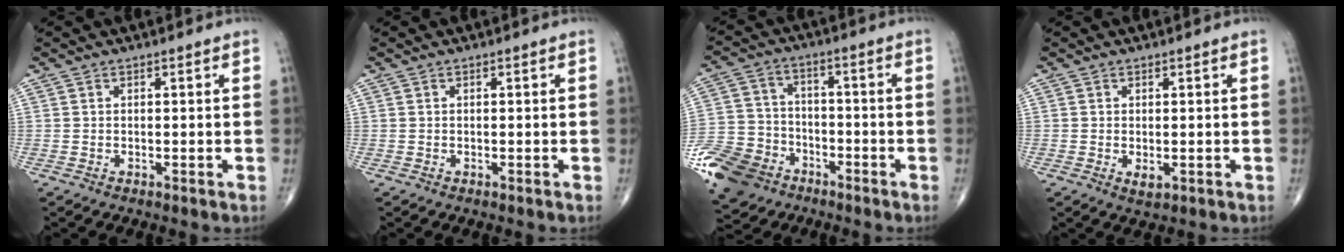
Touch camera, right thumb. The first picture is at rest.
{"total": 0.0}
{"total": 14.1, "force": [-8.2, 10.0, 5.5], "torque": [-0.109, 0.032, -0.154]}
{"total": 1.7, "force": [-0.3, 0.9, 1.4], "torque": [-0.021, -0.004, -0.001]}